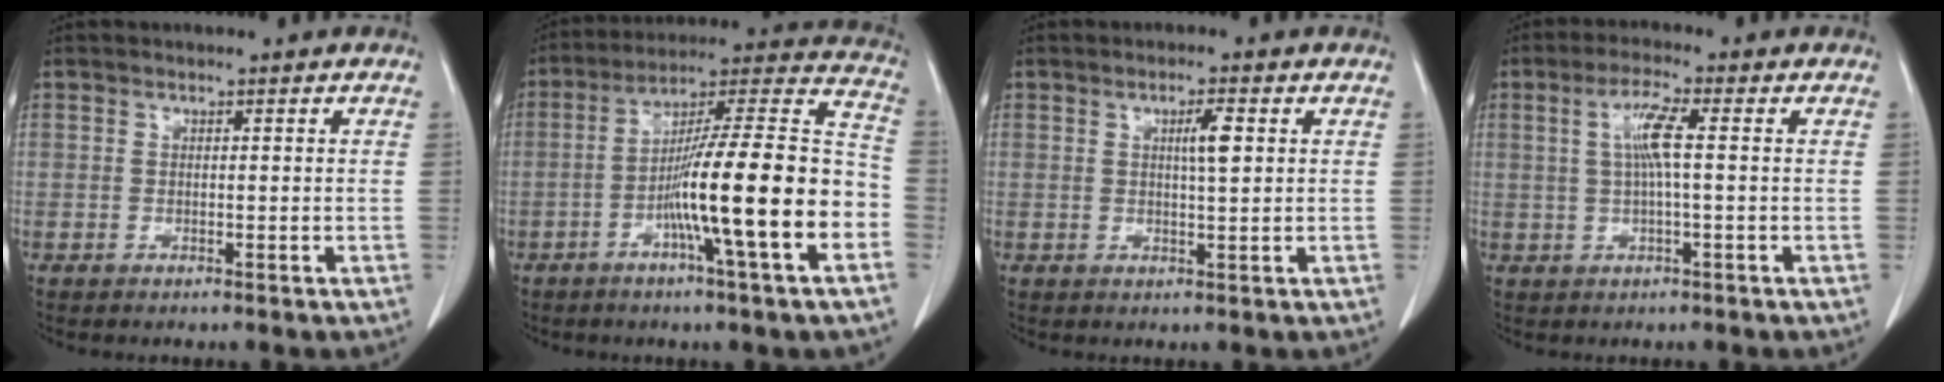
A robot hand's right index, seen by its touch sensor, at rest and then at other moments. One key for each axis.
{"total": 19.9, "fx": -5.9, "fy": 0.1, "fz": 19.0, "tx": -0.276, "ty": 0.010, "tz": -0.099}
{"total": 3.3, "fx": 1.0, "fy": 0.3, "fz": 3.1, "tx": -0.050, "ty": 0.001, "tz": 0.018}
{"total": 5.1, "fx": 0.8, "fy": 0.3, "fz": 5.0, "tx": -0.100, "ty": 0.009, "tz": 0.017}